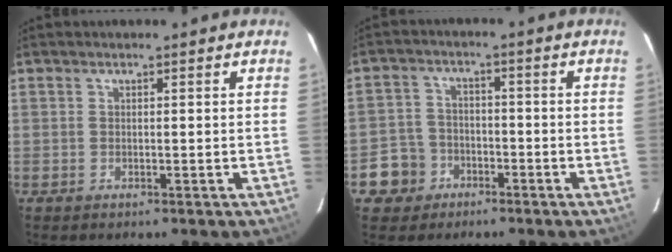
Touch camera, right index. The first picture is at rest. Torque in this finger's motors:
{"motor_torque": [0.04, -0.10, -0.39, -0.20]}